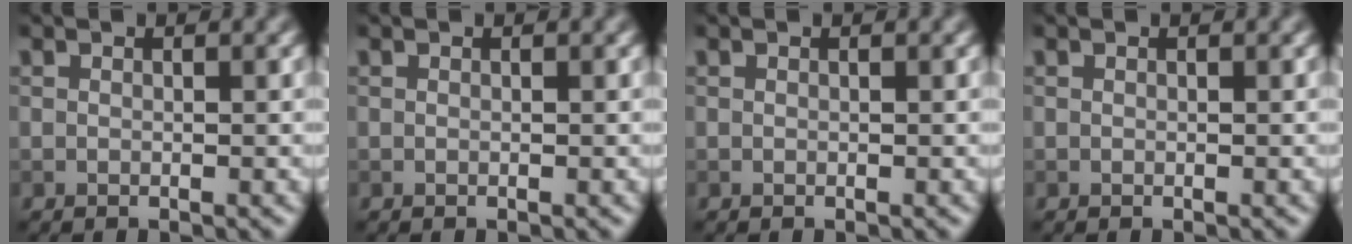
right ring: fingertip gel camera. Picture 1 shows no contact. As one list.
[{"total": 0.0}, {"total": 0.0}, {"total": 0.0}]